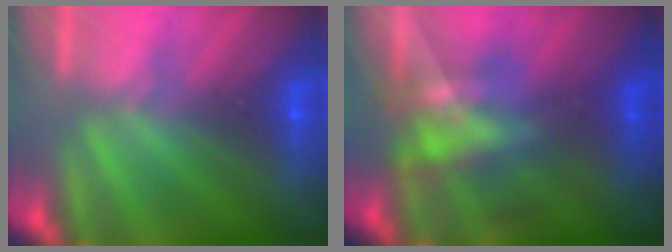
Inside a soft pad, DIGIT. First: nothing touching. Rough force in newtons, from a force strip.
{"total": 4.5}